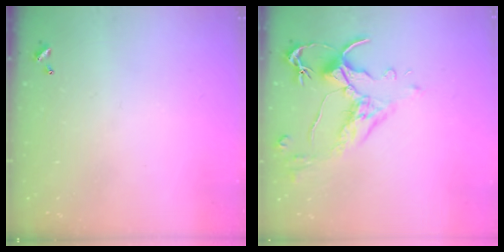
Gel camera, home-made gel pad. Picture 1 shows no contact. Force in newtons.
{"total": 2.5, "press": 2.1, "slide": 1.4}